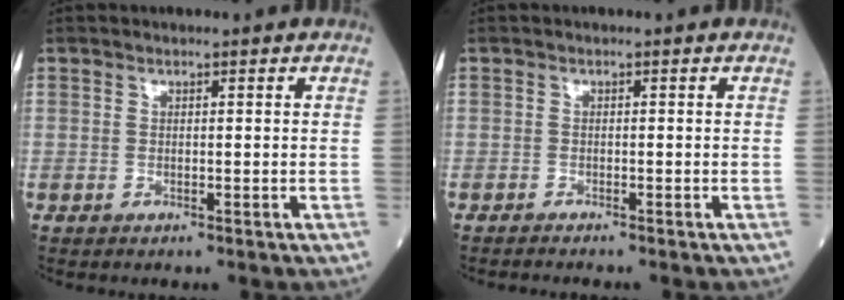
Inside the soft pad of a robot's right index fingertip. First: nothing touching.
{"total": 1.6, "force": [-1.4, -0.1, 0.7], "torque": [-0.013, -0.001, -0.018]}